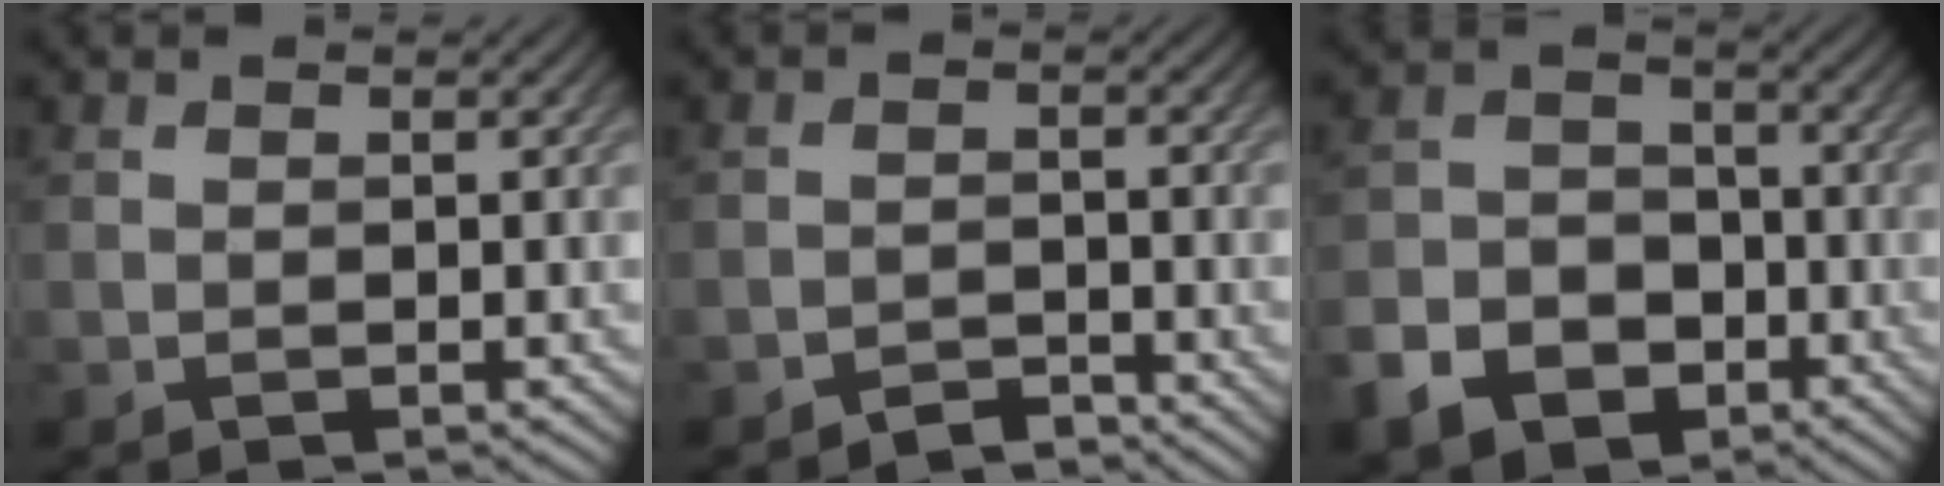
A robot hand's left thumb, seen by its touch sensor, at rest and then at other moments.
{"total": 2.3, "force": [-2.2, 0.3, 0.4], "torque": [-0.003, 0.007, -0.043]}
{"total": 8.3, "force": [-4.7, 5.9, 3.5], "torque": [-0.088, -0.016, -0.093]}